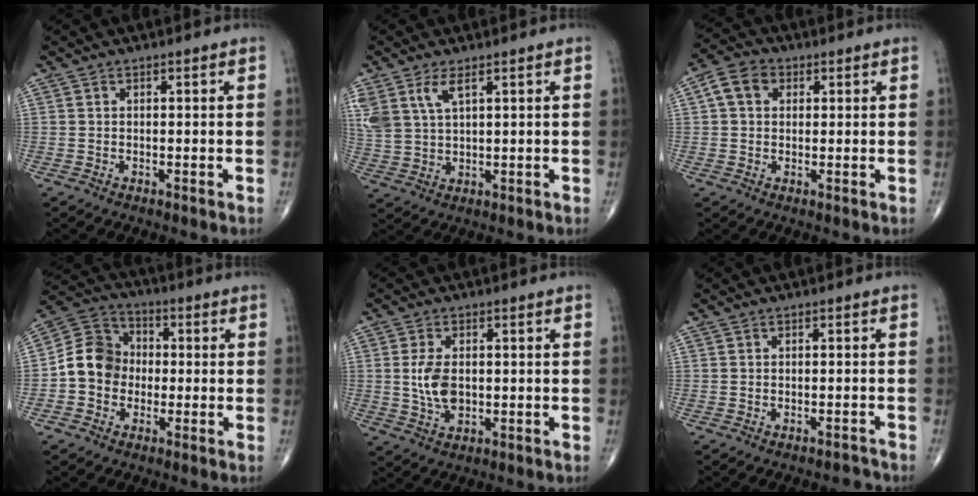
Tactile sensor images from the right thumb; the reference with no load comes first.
{"total": 7.6, "force": [3.9, 3.7, 5.3], "torque": [-0.123, -0.007, 0.087]}
{"total": 6.0, "force": [1.5, 4.7, 3.4], "torque": [-0.053, 0.012, 0.021]}
{"total": 9.7, "force": [-1.4, 8.4, 4.5], "torque": [-0.065, 0.039, -0.040]}
{"total": 6.1, "force": [0.1, 3.5, 5.0], "torque": [-0.102, -0.005, 0.005]}
{"total": 1.5, "force": [-1.5, 0.2, 0.2], "torque": [-0.007, 0.012, -0.018]}